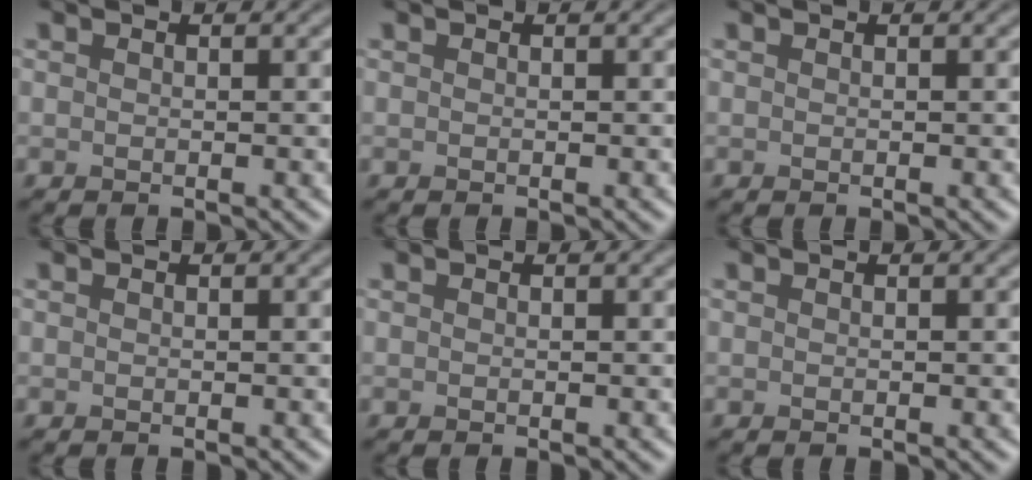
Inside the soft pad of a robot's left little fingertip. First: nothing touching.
{"total": 0.0}
{"total": 0.0}
{"total": 0.0}
{"total": 0.0}
{"total": 0.0}